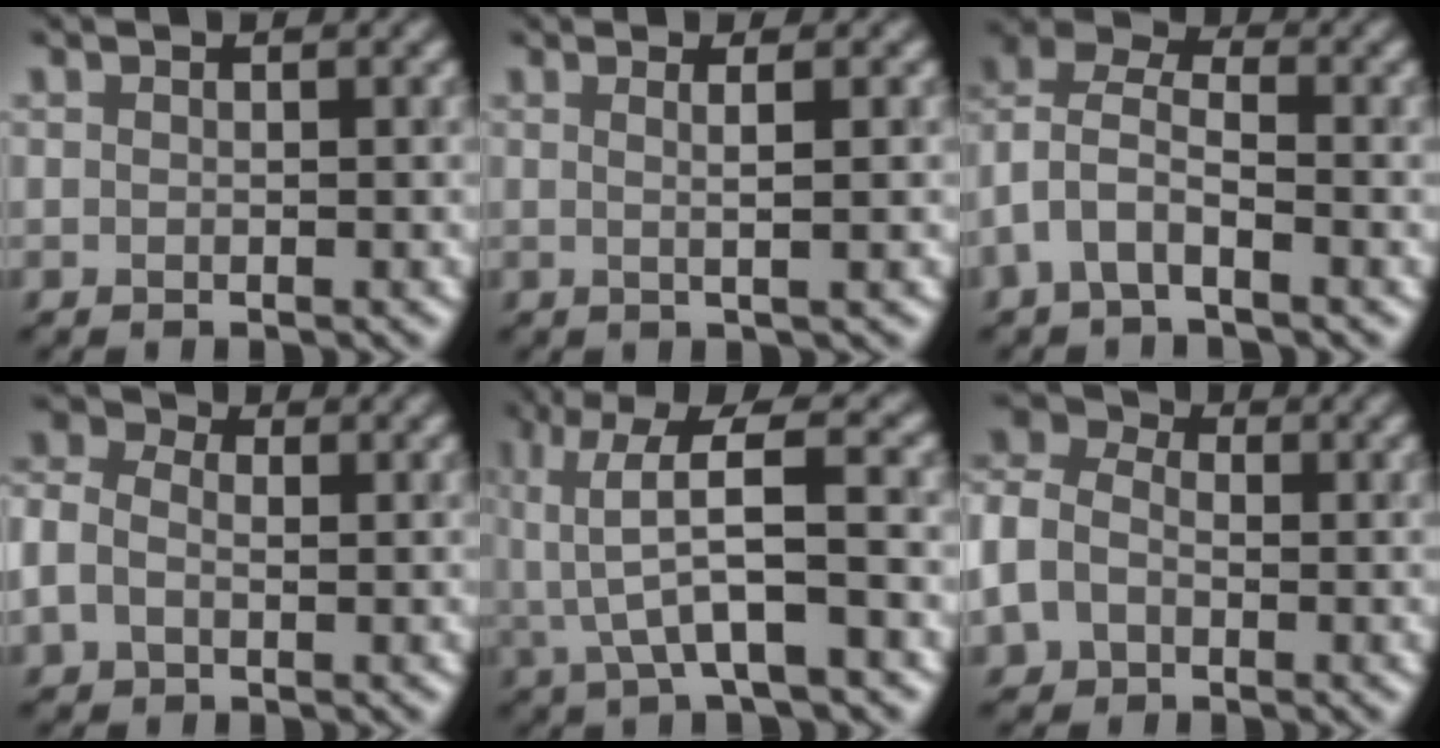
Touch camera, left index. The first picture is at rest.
{"total": 2.8, "force": [0.6, 1.0, 2.5], "torque": [-0.019, 0.009, -0.014]}
{"total": 4.5, "force": [-1.2, 2.7, 3.4], "torque": [-0.070, 0.016, -0.034]}
{"total": 4.5, "force": [0.1, 3.6, 2.8], "torque": [-0.079, 0.012, -0.002]}
{"total": 6.6, "force": [0.0, 1.7, 6.4], "torque": [-0.129, 0.015, 0.002]}
{"total": 7.1, "force": [-1.1, 5.6, 4.2], "torque": [-0.109, 0.006, -0.029]}